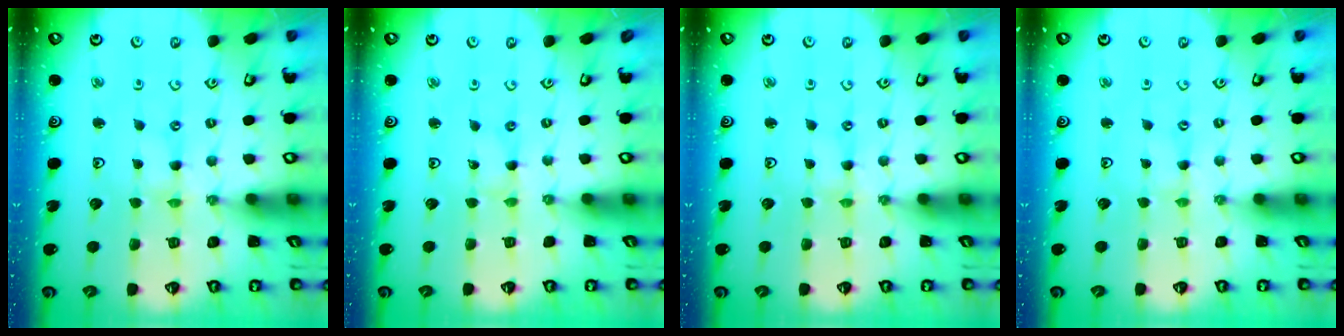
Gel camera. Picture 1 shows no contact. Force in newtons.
{"total": 0.0}
{"total": 0.0}
{"total": 0.7, "press": 0.7, "slide": 0.1}